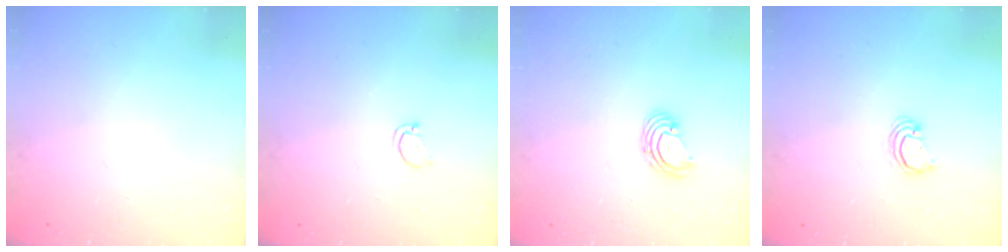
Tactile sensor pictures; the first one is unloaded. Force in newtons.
{"total": 1.7, "press": 1.7, "slide": 0.2}
{"total": 3.4, "press": 3.3, "slide": 0.5}
{"total": 2.7, "press": 2.7, "slide": 0.1}